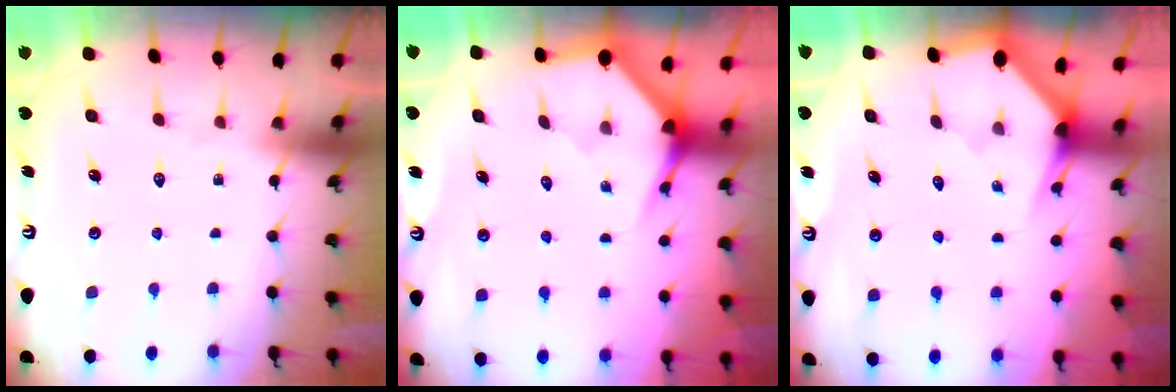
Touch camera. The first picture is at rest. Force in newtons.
{"total": 3.4, "press": 3.4, "slide": 0.1}
{"total": 2.3, "press": 2.3, "slide": 0.1}